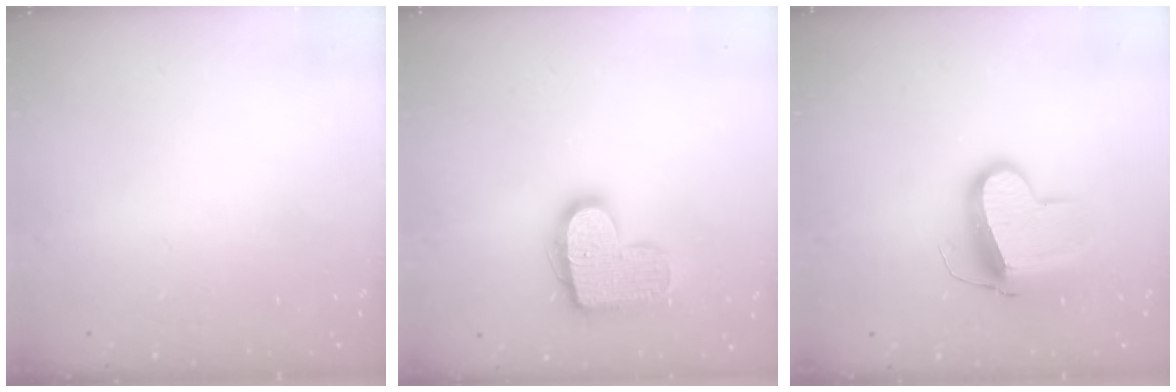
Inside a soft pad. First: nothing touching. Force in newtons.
{"total": 14.5, "press": 14.5, "slide": 0.7}
{"total": 13.4, "press": 13.3, "slide": 1.3}